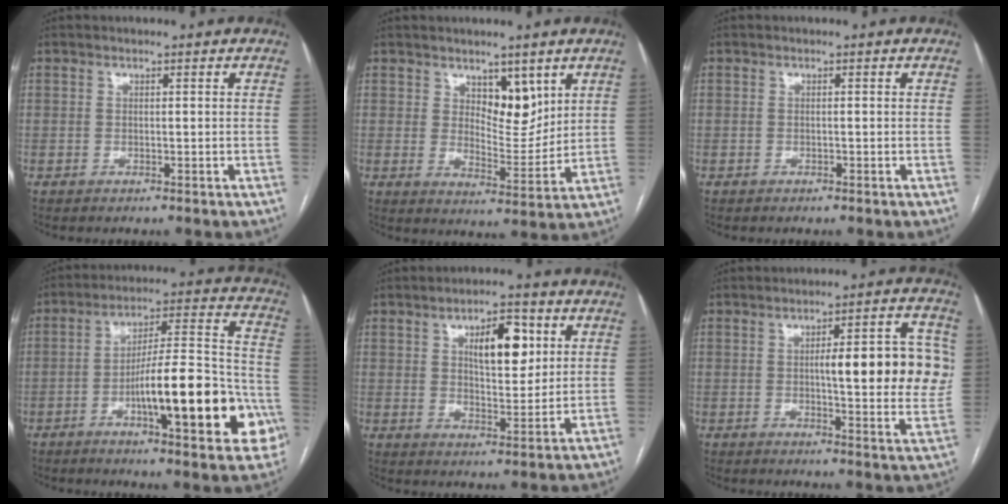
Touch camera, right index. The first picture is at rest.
{"total": 6.7, "force": [3.8, 3.2, 4.5], "torque": [-0.065, -0.009, 0.067]}
{"total": 0.0}
{"total": 20.6, "force": [-6.9, 4.0, 19.0], "torque": [-0.242, 0.022, -0.091]}
{"total": 8.7, "force": [3.1, 3.4, 7.3], "torque": [-0.111, 0.007, 0.051]}
{"total": 13.8, "force": [1.5, 3.0, 13.4], "torque": [-0.158, 0.020, 0.017]}